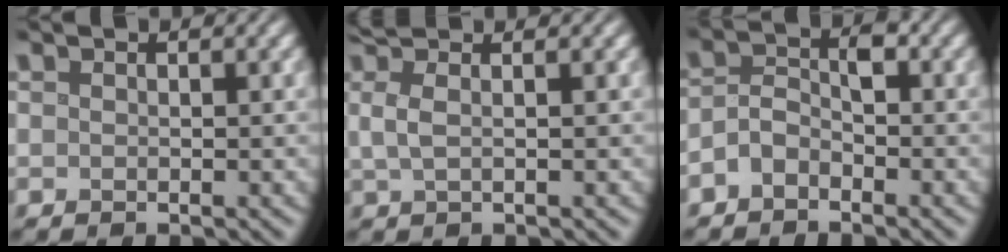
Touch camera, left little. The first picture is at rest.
{"total": 2.8, "force": [1.1, 0.9, 2.4], "torque": [-0.042, 0.006, 0.015]}
{"total": 2.8, "force": [-1.4, 1.5, 1.8], "torque": [-0.035, 0.011, -0.034]}